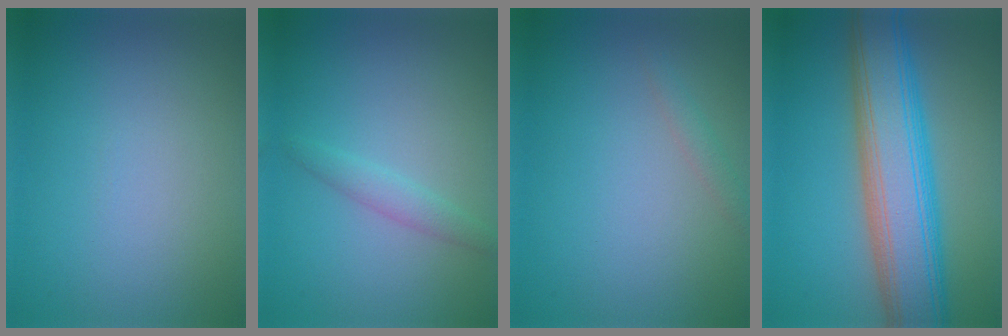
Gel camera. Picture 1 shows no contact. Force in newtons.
{"total": 1.5, "press": 1.5, "slide": 0.1}
{"total": 1.0, "press": 1.0, "slide": 0.1}
{"total": 10.3, "press": 10.2, "slide": 0.7}